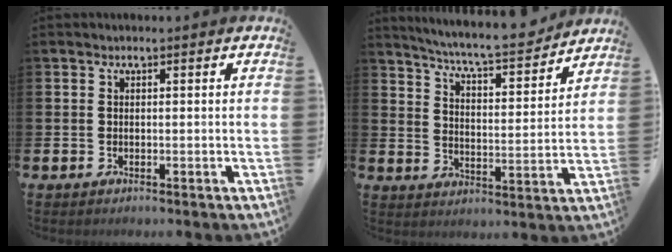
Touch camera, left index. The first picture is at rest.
{"total": 7.2, "force": [6.8, 0.2, 2.2], "torque": [-0.066, -0.051, 0.113]}